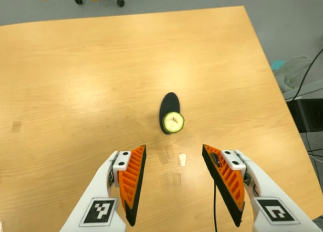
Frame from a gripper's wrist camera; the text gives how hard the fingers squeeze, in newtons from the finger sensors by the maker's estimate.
{"total": 0.0}